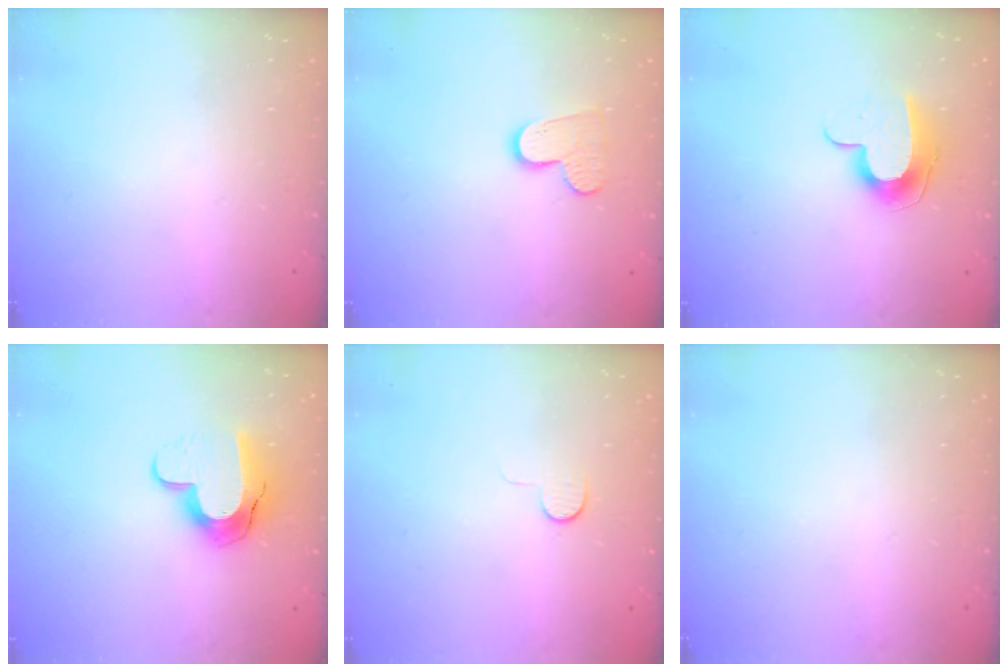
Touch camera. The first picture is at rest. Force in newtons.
{"total": 8.9, "press": 8.9, "slide": 0.7}
{"total": 9.8, "press": 9.8, "slide": 0.1}
{"total": 12.7, "press": 12.7, "slide": 0.9}
{"total": 5.0, "press": 5.0, "slide": 0.5}
{"total": 0.0}